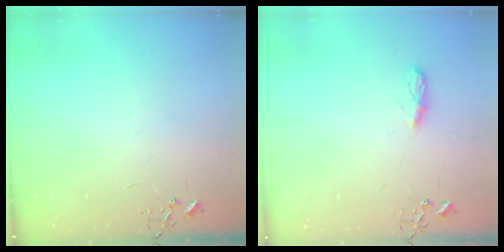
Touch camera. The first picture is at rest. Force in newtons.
{"total": 5.1, "press": 5.1, "slide": 0.5}